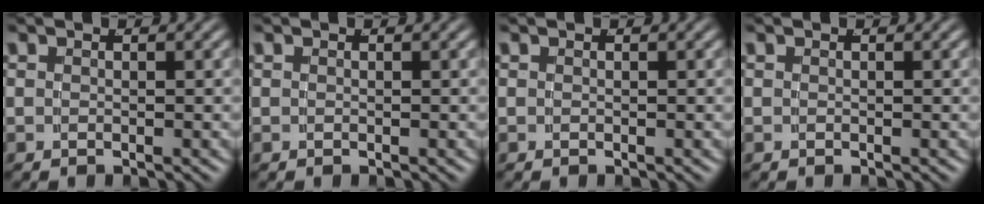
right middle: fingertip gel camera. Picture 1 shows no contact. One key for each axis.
{"total": 0.0}
{"total": 0.0}
{"total": 0.0}